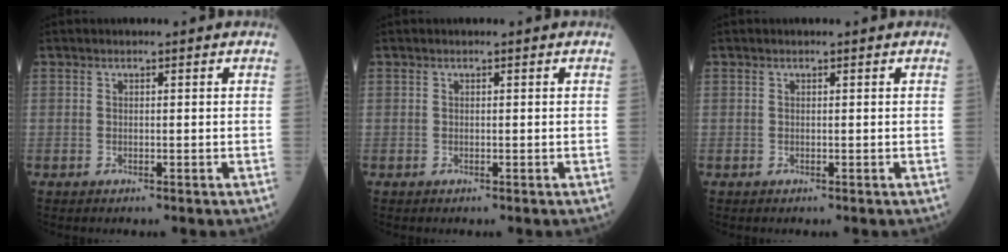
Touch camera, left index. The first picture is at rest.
{"total": 0.0}
{"total": 0.0}